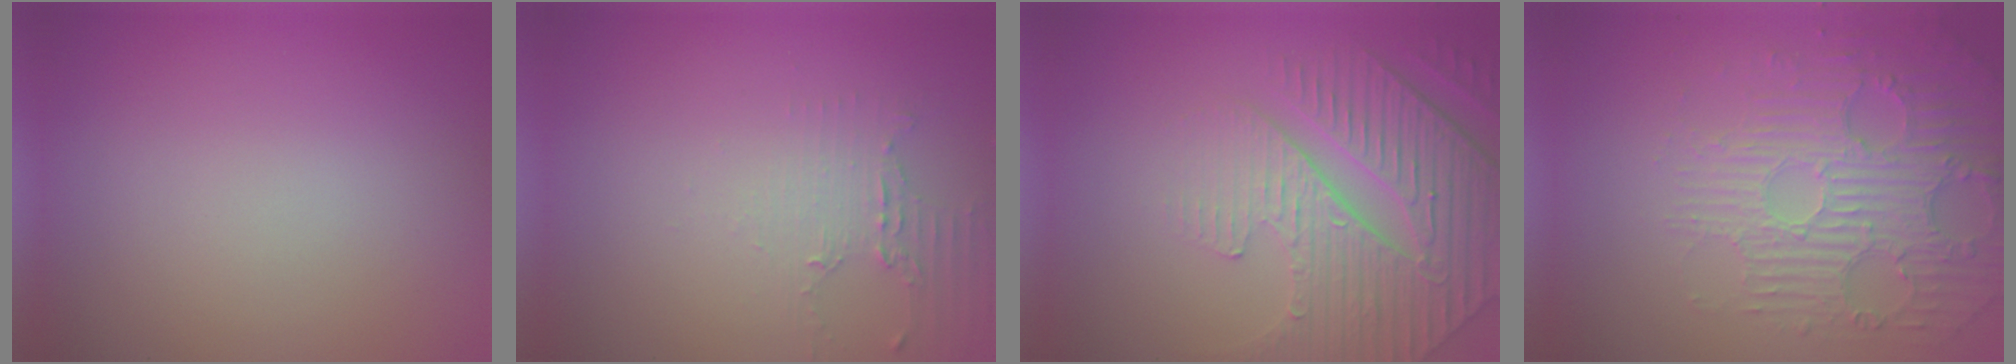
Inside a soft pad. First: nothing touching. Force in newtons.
{"total": 2.2, "press": 1.5, "slide": 1.5}
{"total": 5.5, "press": 5.0, "slide": 2.2}
{"total": 5.5, "press": 3.8, "slide": 4.0}